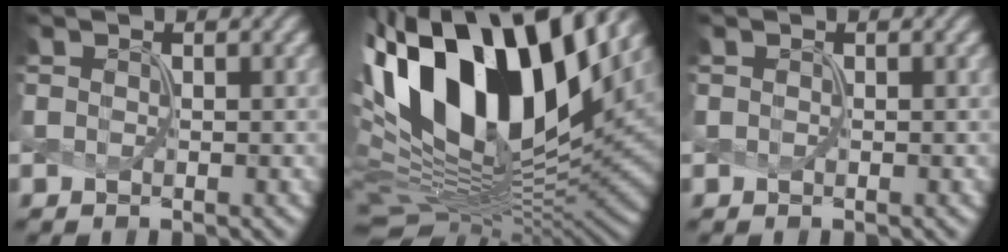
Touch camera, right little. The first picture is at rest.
{"total": 16.5, "force": [5.5, 9.3, 12.5], "torque": [-0.229, 0.019, 0.094]}
{"total": 0.0}